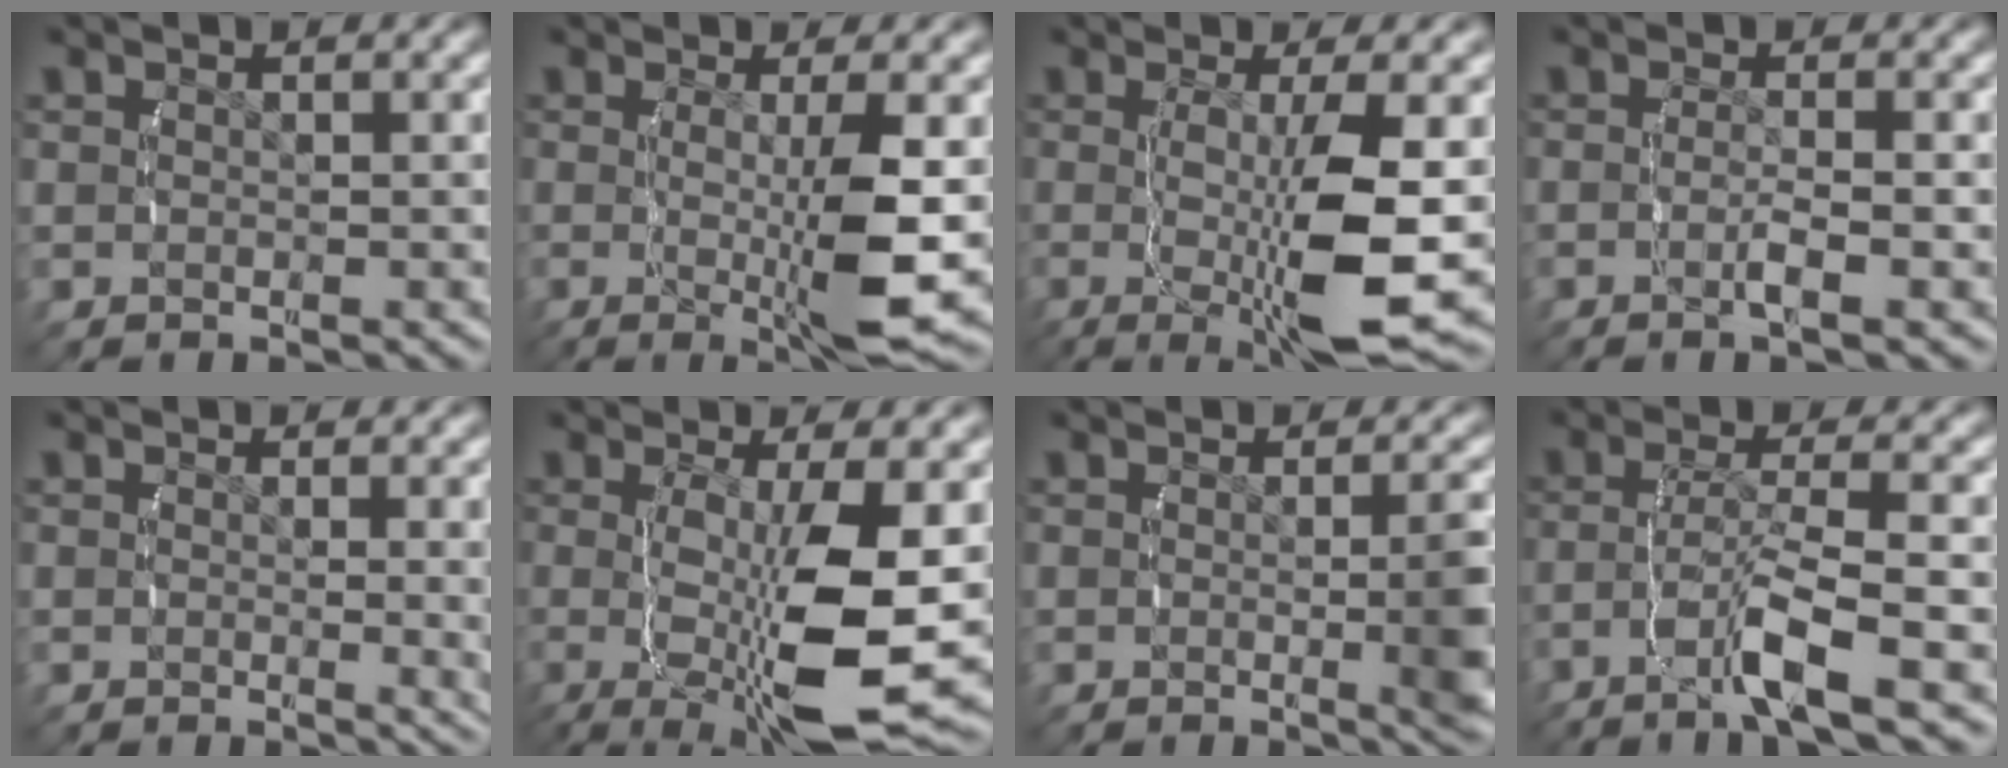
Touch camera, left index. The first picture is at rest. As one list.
[{"total": 6.6, "force": [-0.8, 0.7, 6.5], "torque": [-0.111, -0.018, -0.004]}, {"total": 8.9, "force": [-0.7, 1.9, 8.7], "torque": [-0.148, -0.016, 0.002]}, {"total": 2.1, "force": [-0.9, 0.1, 1.9], "torque": [-0.044, -0.006, -0.017]}, {"total": 3.0, "force": [0.4, 0.4, 2.9], "torque": [-0.029, 0.001, 0.001]}, {"total": 10.5, "force": [-0.9, 3.4, 9.9], "torque": [-0.170, -0.024, 0.005]}, {"total": 4.0, "force": [-0.6, 0.5, 3.9], "torque": [-0.048, -0.003, -0.013]}, {"total": 4.8, "force": [-2.6, 0.0, 4.1], "torque": [-0.079, -0.004, -0.037]}]